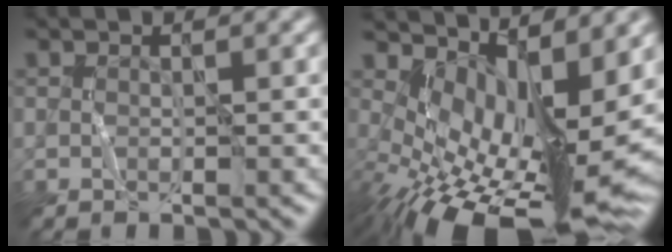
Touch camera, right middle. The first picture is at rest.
{"total": 12.0, "force": [-0.6, 5.6, 10.6], "torque": [-0.178, -0.018, 0.014]}